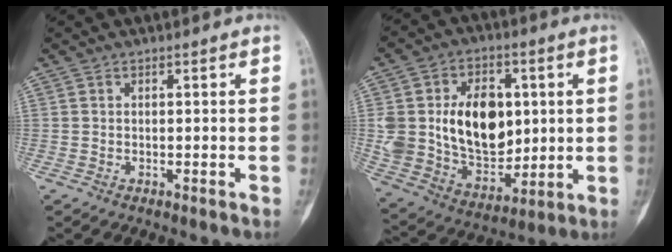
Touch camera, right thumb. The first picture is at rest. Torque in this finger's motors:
{"motor_torque": [0.69, 1.74, 0.79, -0.36, 0.15]}